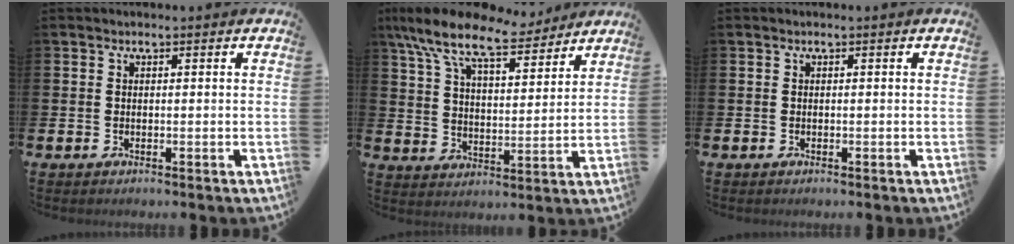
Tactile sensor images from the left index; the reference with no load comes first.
{"total": 11.1, "force": [9.3, 3.1, 5.1], "torque": [-0.137, -0.045, 0.163]}
{"total": 0.0}